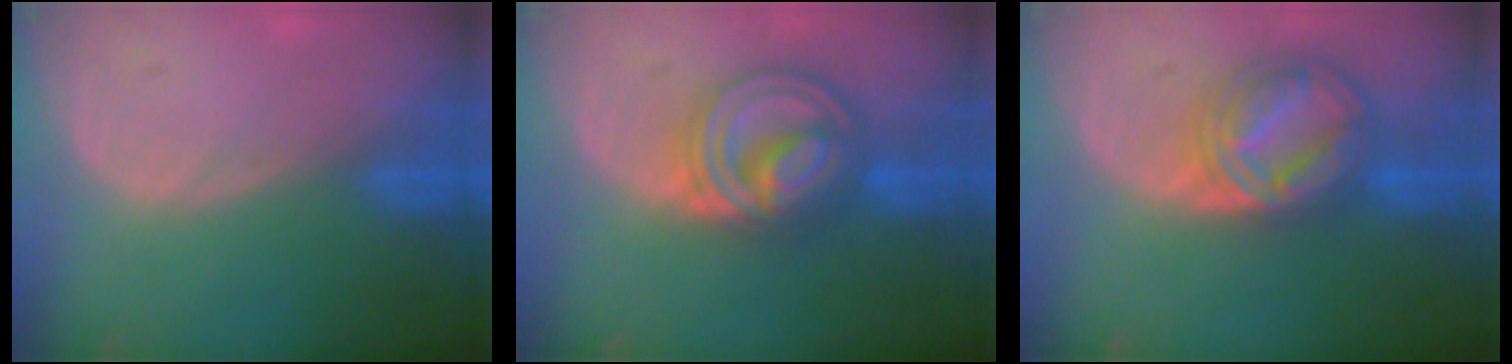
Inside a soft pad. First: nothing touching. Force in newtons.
{"total": 8.8, "press": 8.8, "slide": 0.7}
{"total": 8.9, "press": 8.9, "slide": 0.8}